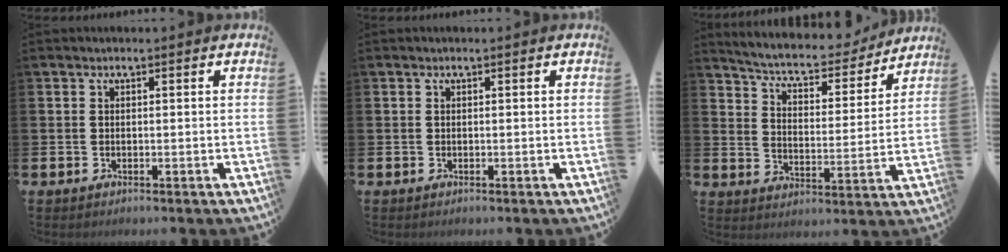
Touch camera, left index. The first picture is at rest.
{"total": 0.0}
{"total": 6.3, "force": [5.9, 1.5, 1.8], "torque": [-0.063, -0.046, 0.096]}